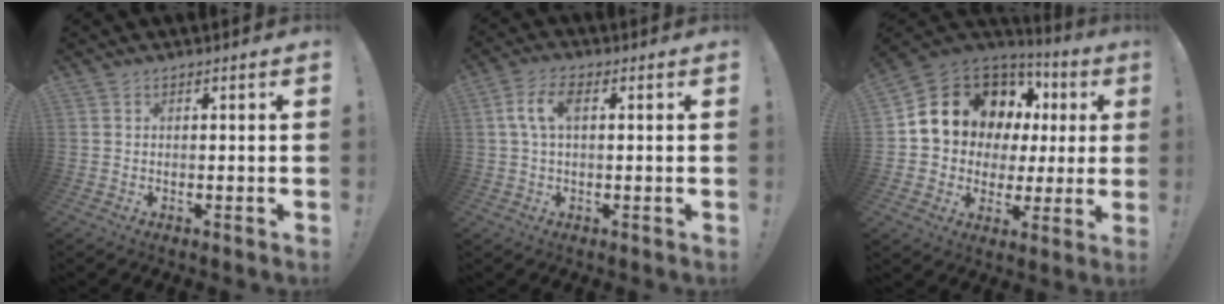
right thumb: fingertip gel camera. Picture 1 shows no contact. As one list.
[{"total": 6.9, "force": [1.3, 3.3, 5.9], "torque": [-0.117, 0.005, 0.022]}, {"total": 13.6, "force": [7.2, 10.3, 5.3], "torque": [-0.085, -0.055, 0.153]}]